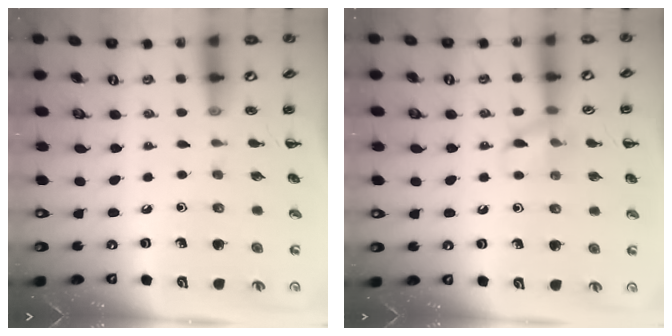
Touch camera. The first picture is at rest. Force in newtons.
{"total": 8.2, "press": 8.1, "slide": 1.7}